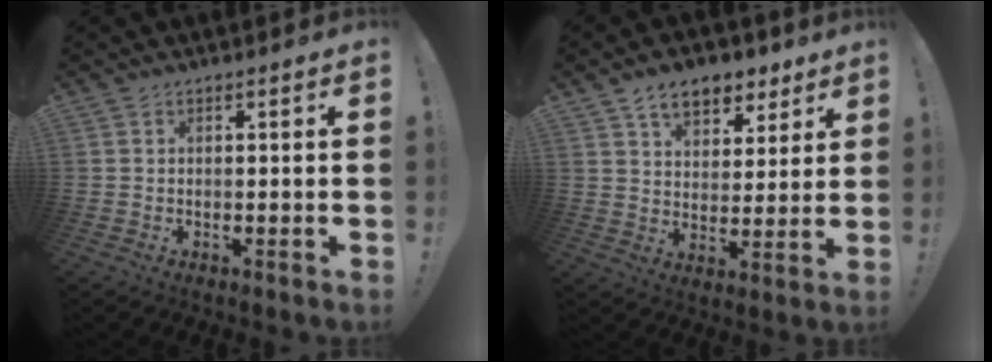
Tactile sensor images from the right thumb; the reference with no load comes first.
{"total": 10.3, "force": [6.5, 6.3, 5.0], "torque": [-0.074, -0.029, 0.121]}